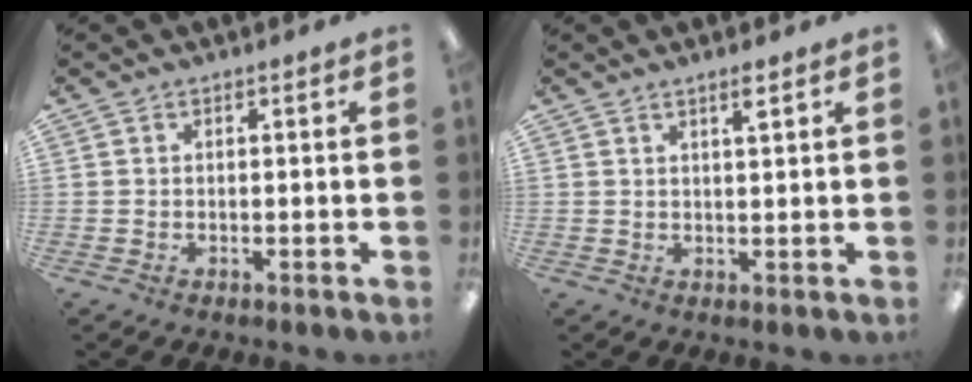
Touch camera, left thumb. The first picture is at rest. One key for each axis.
{"total": 2.6, "fx": 1.9, "fy": 0.1, "fz": 1.7, "tx": -0.031, "ty": -0.003, "tz": 0.031}